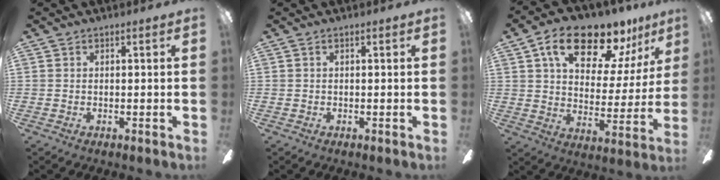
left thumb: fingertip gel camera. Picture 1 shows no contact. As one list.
[{"total": 0.0}, {"total": 17.7, "force": [12.5, 7.9, 9.6], "torque": [-0.153, -0.074, 0.212]}]